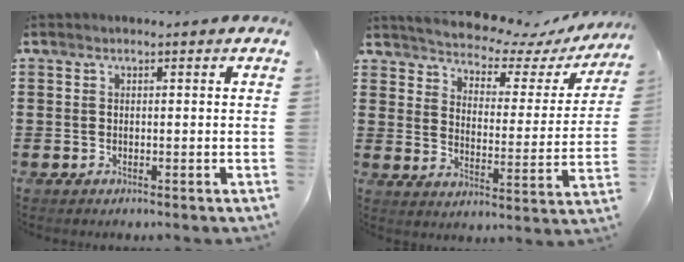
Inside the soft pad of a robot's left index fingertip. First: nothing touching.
{"total": 4.4, "force": [4.3, 0.6, 0.8], "torque": [-0.043, -0.037, 0.067]}